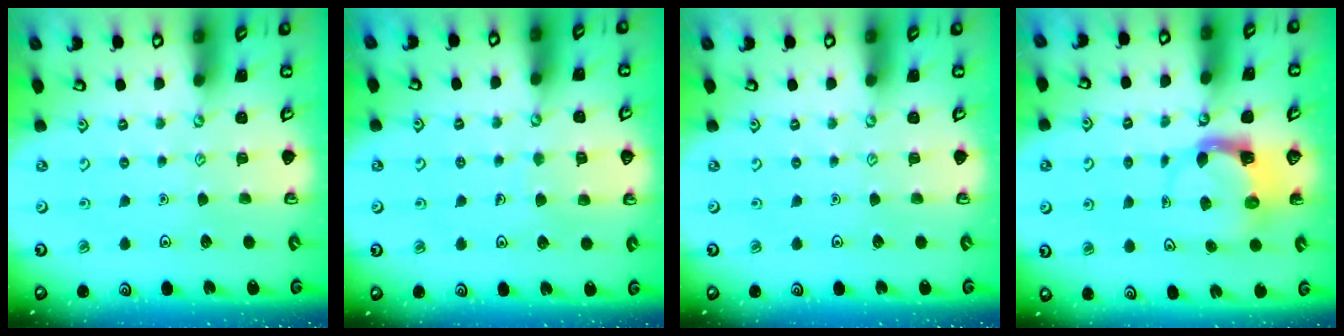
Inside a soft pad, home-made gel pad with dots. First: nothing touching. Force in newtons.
{"total": 4.9, "press": 4.8, "slide": 0.4}
{"total": 0.0}
{"total": 4.4, "press": 4.3, "slide": 0.9}